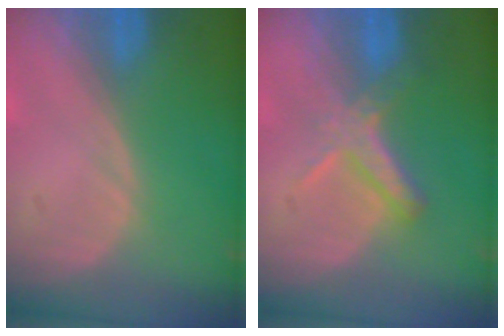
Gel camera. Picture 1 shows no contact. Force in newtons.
{"total": 5.6, "press": 5.2, "slide": 2.2}